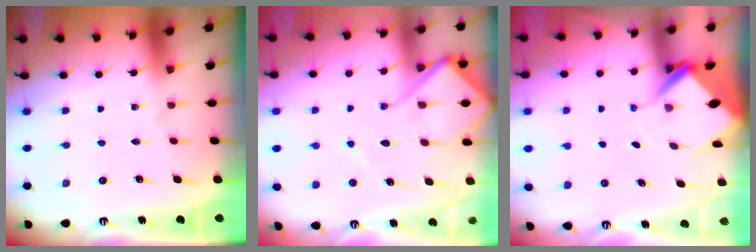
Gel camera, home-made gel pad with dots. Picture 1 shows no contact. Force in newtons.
{"total": 10.3, "press": 10.2, "slide": 1.0}
{"total": 4.8, "press": 4.8, "slide": 0.5}